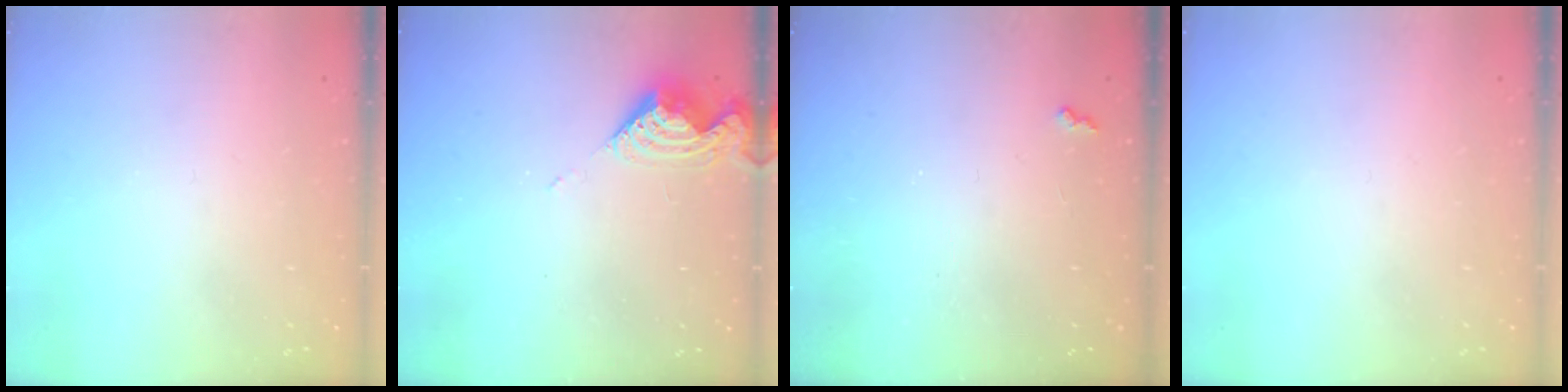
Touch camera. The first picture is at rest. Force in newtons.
{"total": 8.0, "press": 8.0, "slide": 0.5}
{"total": 2.7, "press": 2.7, "slide": 0.5}
{"total": 0.0}